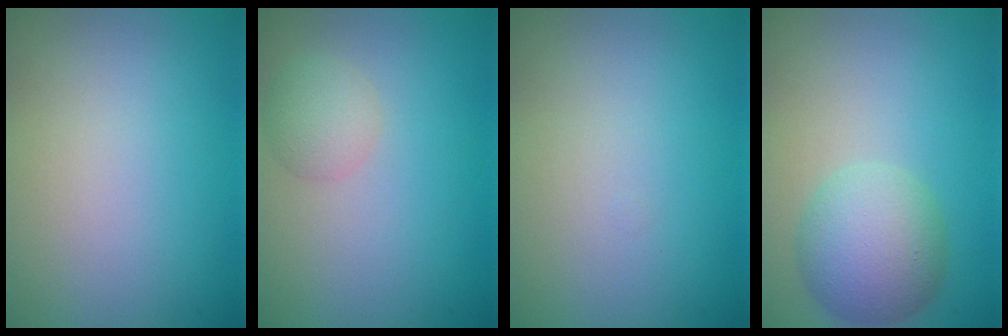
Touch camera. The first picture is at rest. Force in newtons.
{"total": 2.1, "press": 2.1, "slide": 0.1}
{"total": 0.0}
{"total": 5.2, "press": 5.2, "slide": 0.4}